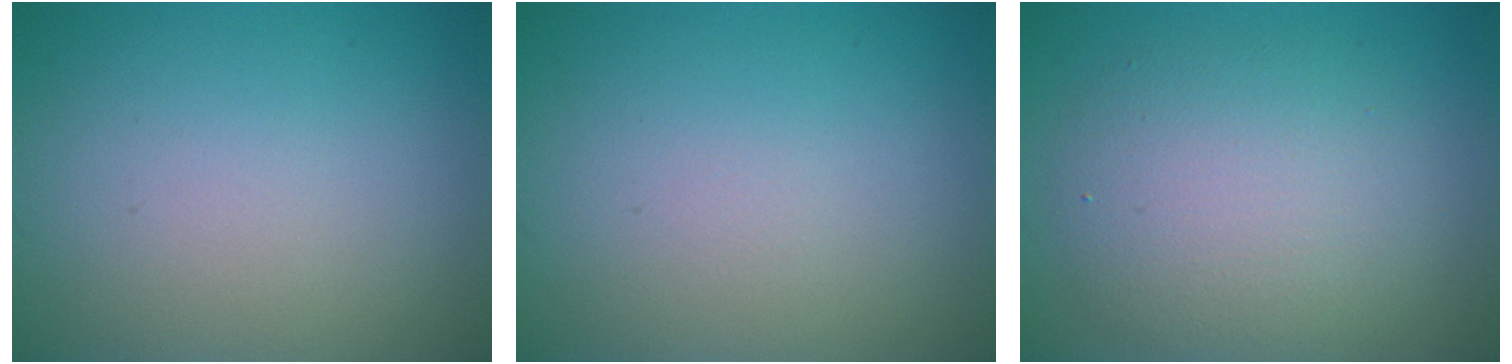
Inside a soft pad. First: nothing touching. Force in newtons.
{"total": 0.0}
{"total": 5.5, "press": 5.5, "slide": 0.4}